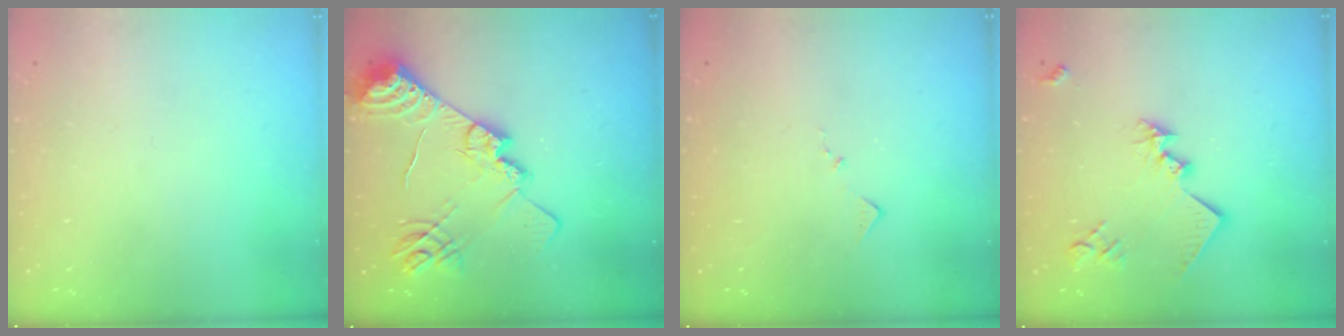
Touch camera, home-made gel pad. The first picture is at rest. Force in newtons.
{"total": 20.1, "press": 20.0, "slide": 1.4}
{"total": 7.2, "press": 7.1, "slide": 0.5}
{"total": 15.7, "press": 15.7, "slide": 0.5}